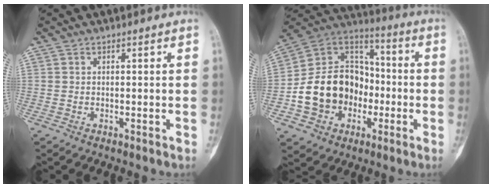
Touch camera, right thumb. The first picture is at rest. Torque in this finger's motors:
{"motor_torque": [0.49, 0.48, 0.94, -0.86, 0.30]}